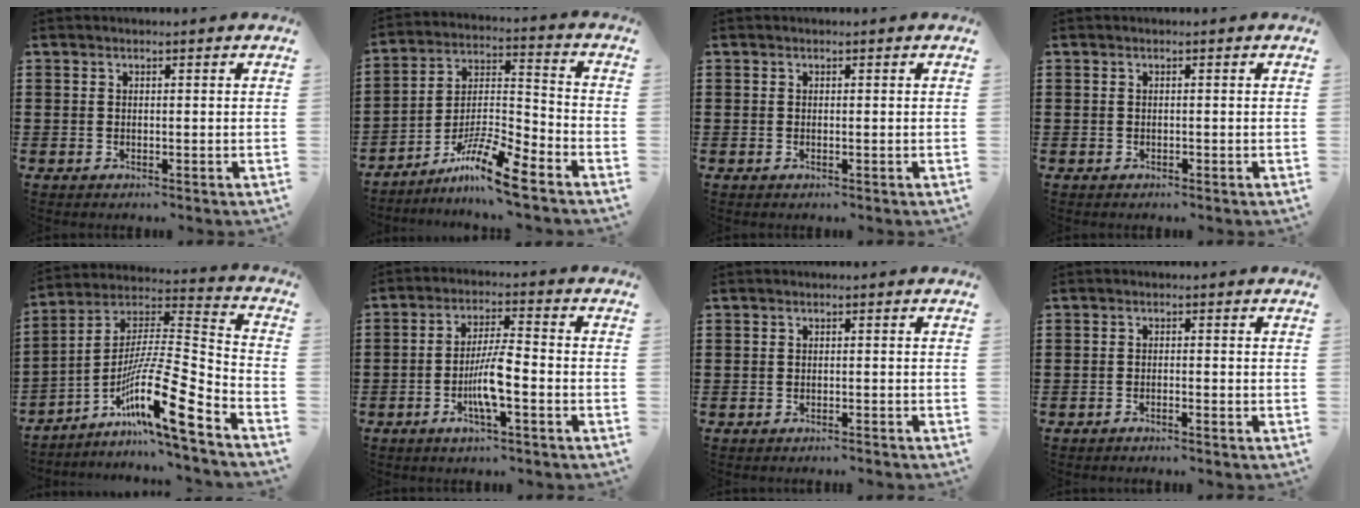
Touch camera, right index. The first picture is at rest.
{"total": 10.6, "force": [-8.2, 1.1, 6.6], "torque": [-0.127, 0.012, -0.159]}
{"total": 0.0}
{"total": 0.0}
{"total": 15.0, "force": [-8.5, 2.2, 12.1], "torque": [-0.221, -0.007, -0.161]}
{"total": 6.5, "force": [-2.3, 0.9, 6.0], "torque": [-0.121, -0.009, -0.048]}
{"total": 0.7, "force": [-0.7, -0.1, 0.1], "torque": [-0.004, -0.002, -0.014]}
{"total": 1.0, "force": [-0.9, -0.1, 0.3], "torque": [-0.006, -0.001, -0.018]}